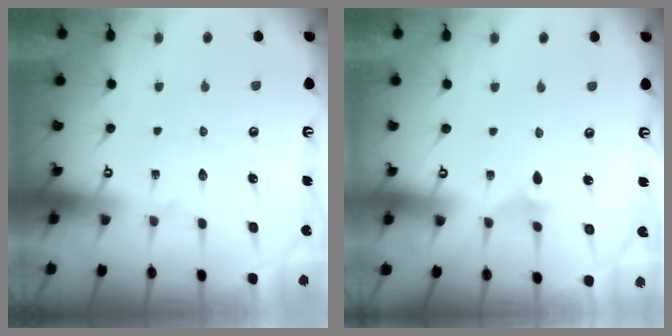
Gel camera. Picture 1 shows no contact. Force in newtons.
{"total": 2.2, "press": 2.2, "slide": 0.6}